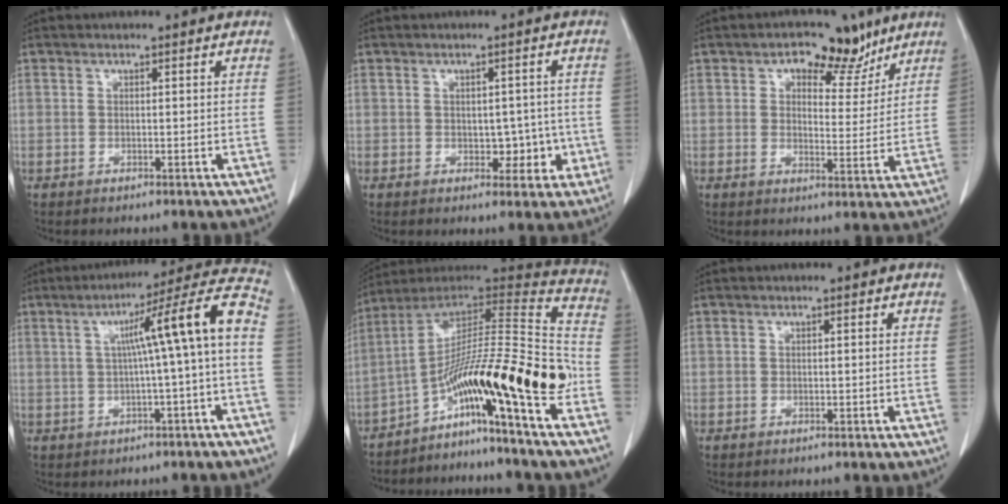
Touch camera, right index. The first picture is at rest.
{"total": 4.1, "force": [-0.7, 2.9, 2.8], "torque": [-0.021, 0.011, 0.000]}
{"total": 7.7, "force": [4.9, 4.3, 4.1], "torque": [-0.042, 0.011, 0.071]}
{"total": 11.2, "force": [0.0, -0.9, 11.2], "torque": [-0.151, 0.033, -0.001]}
{"total": 20.3, "force": [-9.1, -0.1, 18.1], "torque": [-0.277, 0.027, -0.150]}
{"total": 0.0}